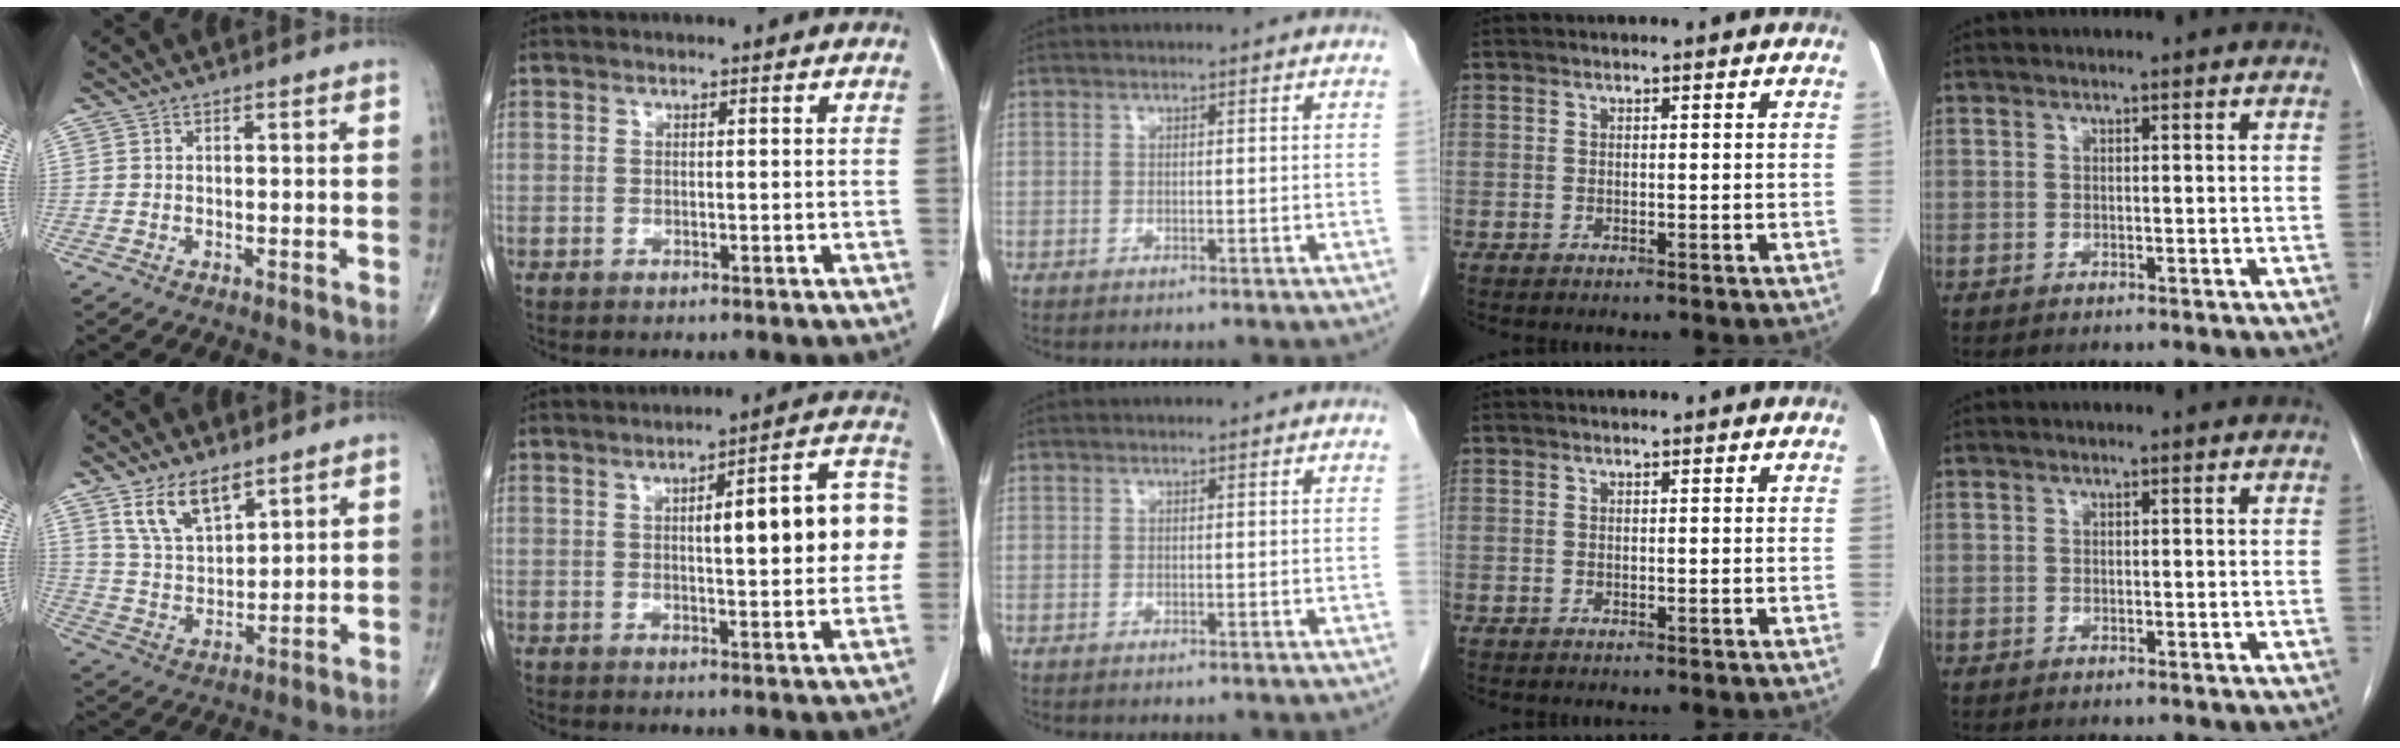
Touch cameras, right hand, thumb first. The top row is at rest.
{"thumb": {"total": 10.0, "force": [6.3, 4.6, 6.2], "torque": [-0.102, -0.033, 0.130]}, "index": {"total": 12.8, "force": [1.2, 2.9, 12.4], "torque": [-0.152, 0.034, 0.014]}}